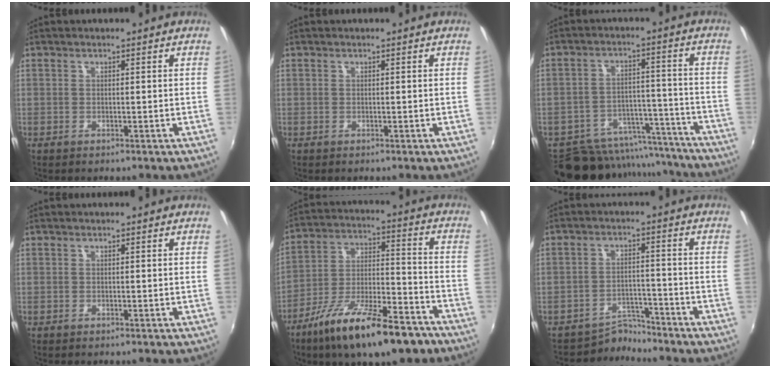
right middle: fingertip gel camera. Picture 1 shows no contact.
{"total": 0.0}
{"total": 16.8, "force": [-14.5, 7.3, 4.2], "torque": [-0.092, 0.038, -0.186]}
{"total": 0.0}
{"total": 19.9, "force": [-13.4, 5.8, 13.5], "torque": [-0.243, -0.027, -0.215]}
{"total": 4.4, "force": [-4.2, 0.7, -1.1], "torque": [0.015, 0.014, -0.069]}